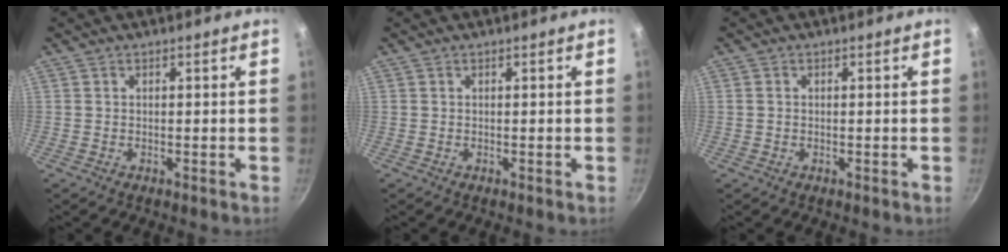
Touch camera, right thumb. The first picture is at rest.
{"total": 0.0}
{"total": 0.9, "force": [0.0, 0.8, 0.4], "torque": [-0.007, 0.003, 0.000]}